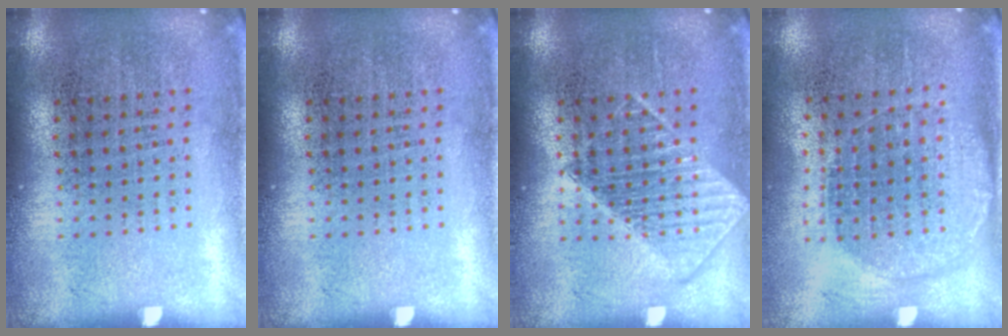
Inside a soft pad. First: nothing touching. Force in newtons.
{"total": 0.0}
{"total": 2.2, "press": 2.1, "slide": 0.4}
{"total": 1.4, "press": 1.2, "slide": 0.6}